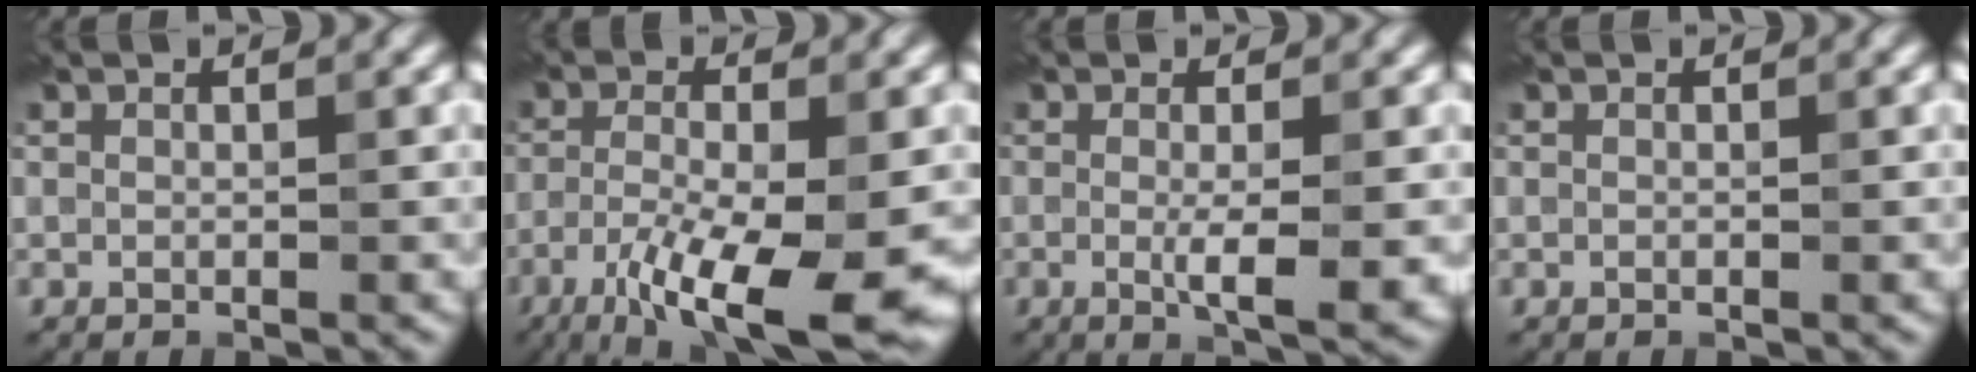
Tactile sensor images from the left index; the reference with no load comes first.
{"total": 10.9, "force": [-5.0, 2.8, 9.2], "torque": [-0.168, -0.022, -0.084]}
{"total": 4.2, "force": [-0.5, 0.8, 4.1], "torque": [-0.064, -0.010, -0.006]}
{"total": 0.0}